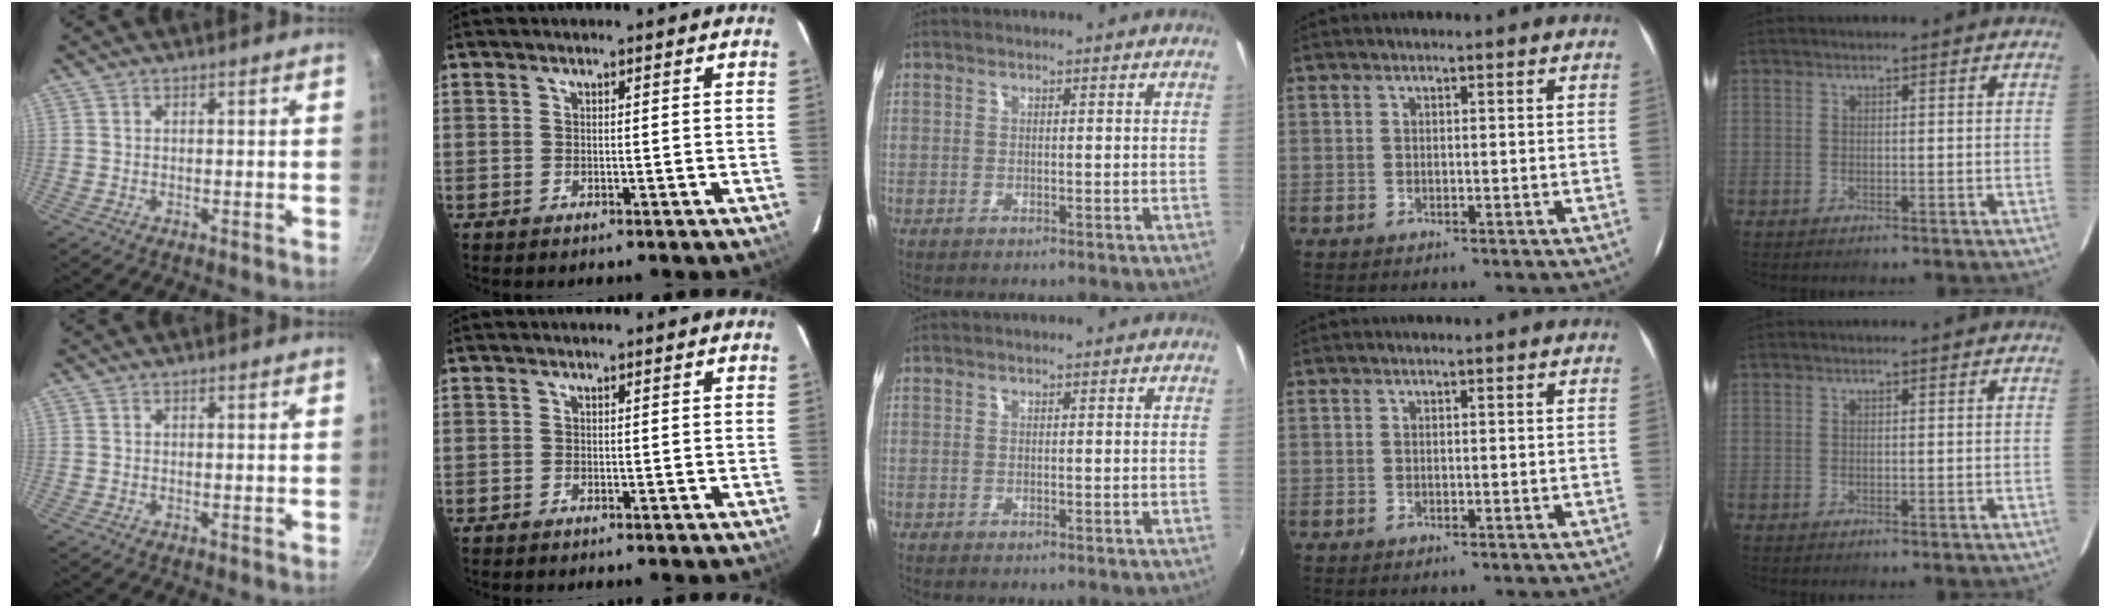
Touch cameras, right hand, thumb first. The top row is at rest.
{}